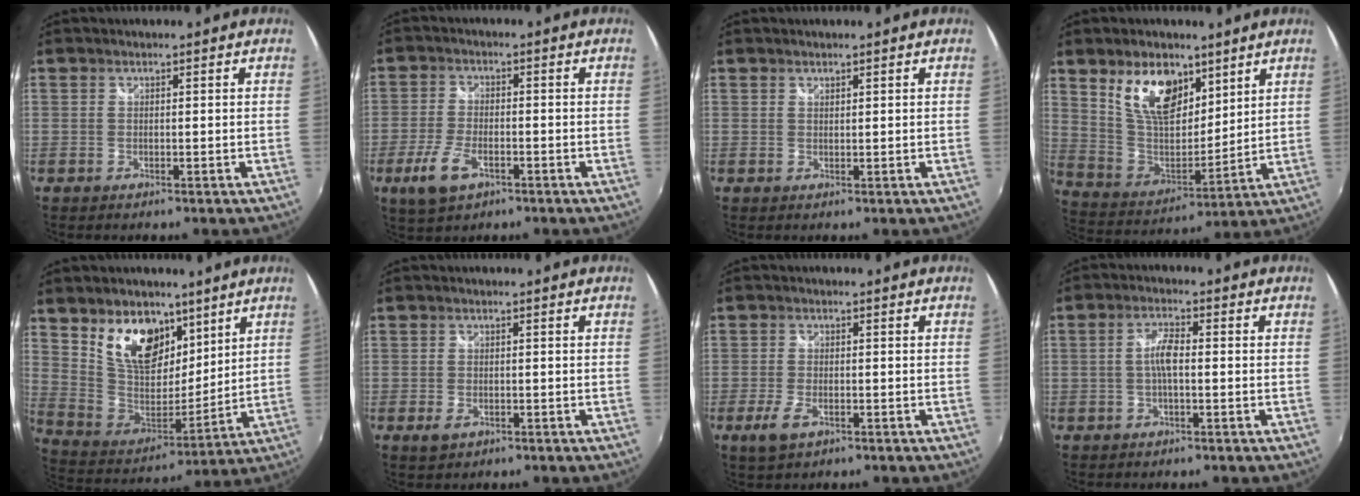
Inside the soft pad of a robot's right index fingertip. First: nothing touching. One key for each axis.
{"total": 7.5, "fx": -3.8, "fy": 3.6, "fz": 5.5, "tx": -0.130, "ty": -0.010, "tz": -0.068}
{"total": 0.6, "fx": 0.5, "fy": 0.2, "fz": 0.1, "tx": 0.000, "ty": 0.000, "tz": 0.010}
{"total": 14.6, "fx": 8.3, "fy": 7.8, "fz": 9.2, "tx": -0.172, "ty": 0.003, "tz": 0.163}
{"total": 16.1, "fx": 9.4, "fy": 9.6, "fz": 8.9, "tx": -0.177, "ty": 0.001, "tz": 0.181}
{"total": 2.7, "fx": -1.3, "fy": 1.7, "fz": 1.6, "tx": -0.032, "ty": -0.005, "tz": -0.021}
{"total": 4.6, "fx": -2.4, "fy": 2.1, "fz": 3.3, "tx": -0.081, "ty": -0.009, "tz": -0.045}
{"total": 3.9, "fx": -0.5, "fy": 1.2, "fz": 3.7, "tx": -0.075, "ty": 0.009, "tz": -0.009}